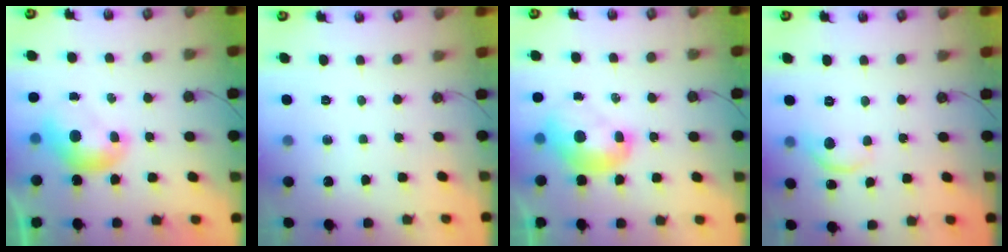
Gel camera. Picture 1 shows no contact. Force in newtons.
{"total": 0.0}
{"total": 2.5, "press": 2.5, "slide": 0.3}
{"total": 4.8, "press": 4.8, "slide": 0.5}